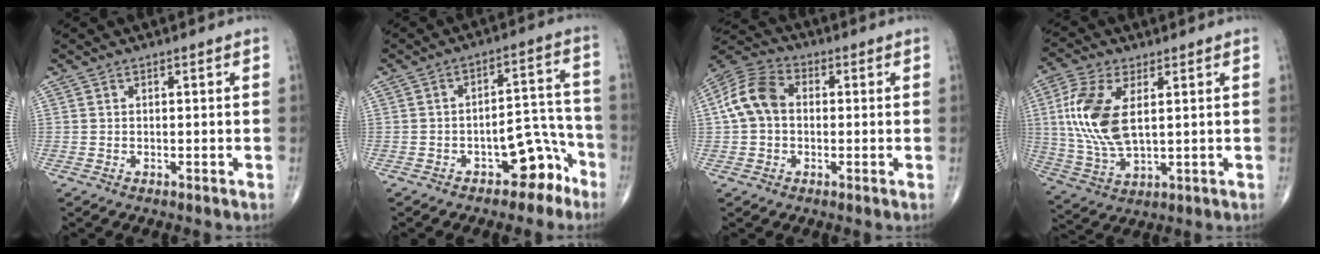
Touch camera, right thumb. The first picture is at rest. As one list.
[{"total": 8.8, "force": [-5.4, 4.7, 5.2], "torque": [-0.036, 0.069, -0.074]}, {"total": 10.0, "force": [0.5, 7.4, 6.8], "torque": [-0.131, 0.030, -0.003]}, {"total": 13.6, "force": [2.6, 6.7, 11.5], "torque": [-0.256, -0.007, 0.057]}]